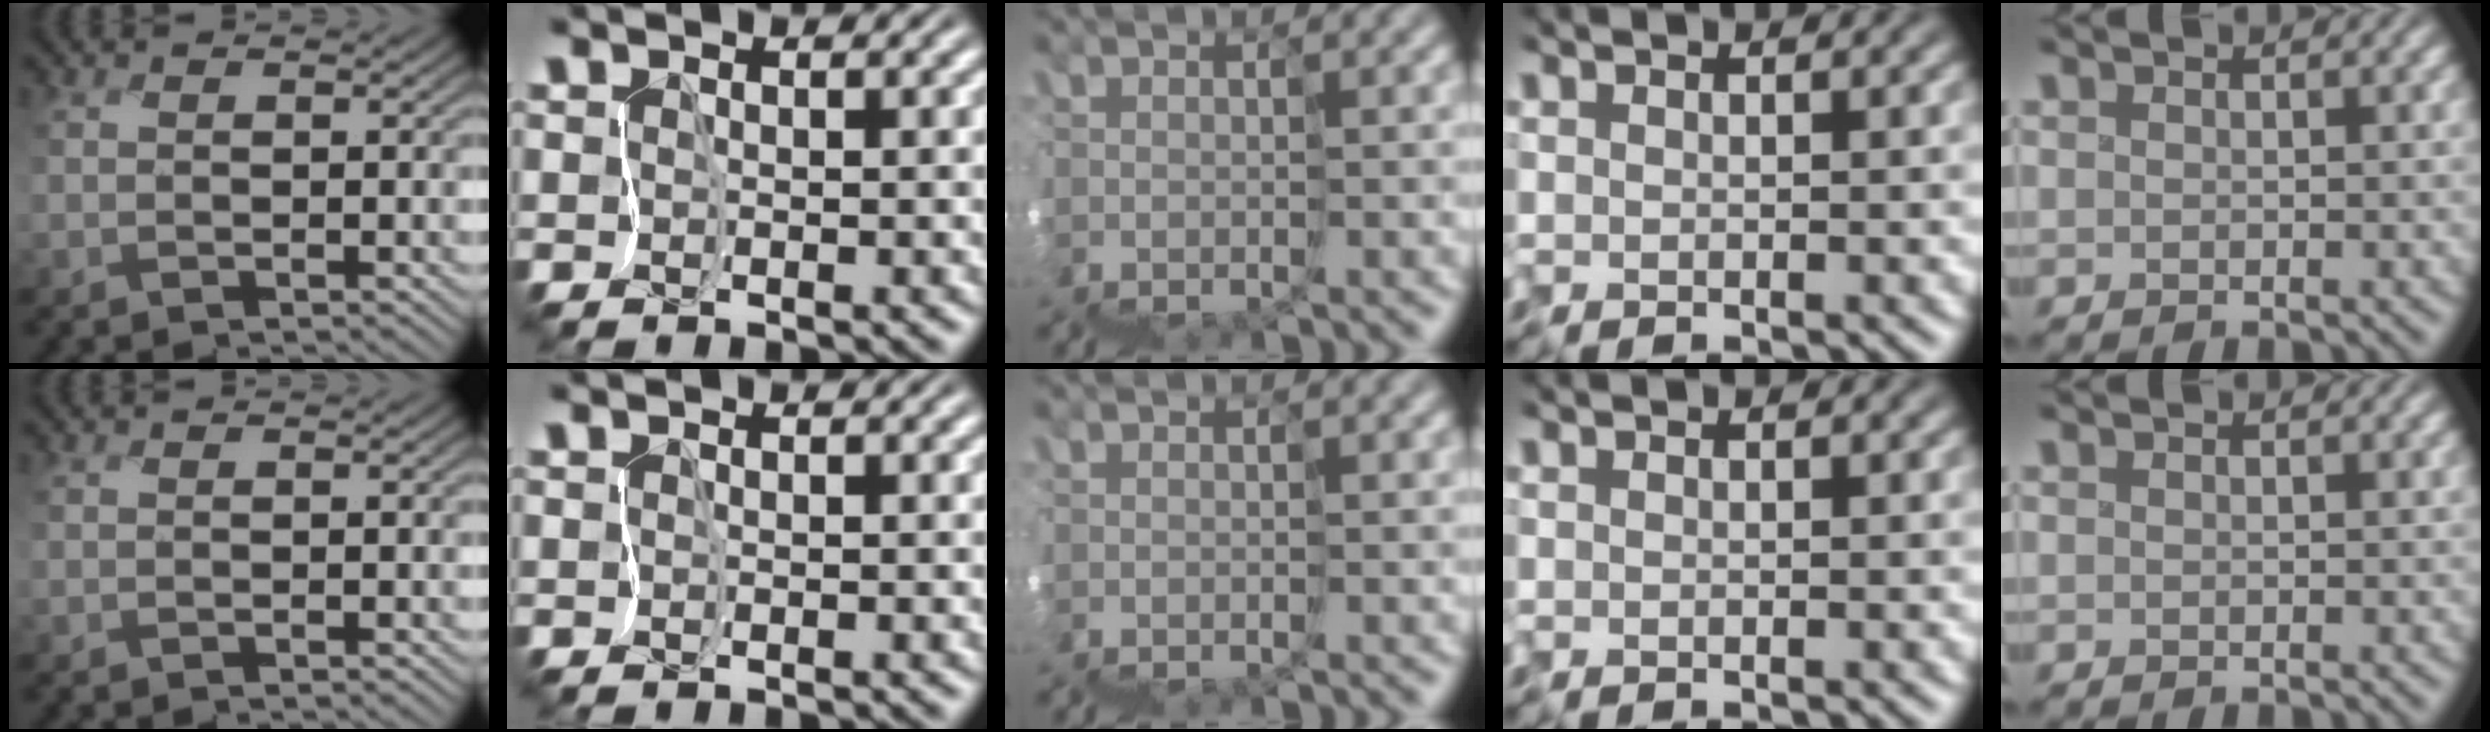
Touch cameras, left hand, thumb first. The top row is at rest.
{}